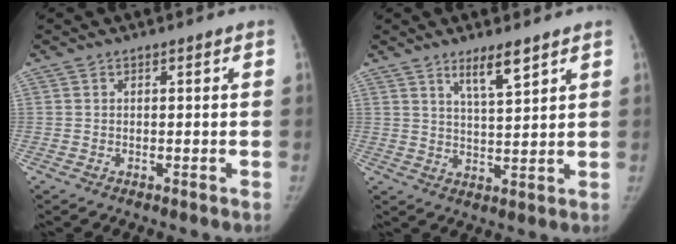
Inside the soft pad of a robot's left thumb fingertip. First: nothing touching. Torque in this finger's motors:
{"motor_torque": [-0.19, -0.09, 0.72, -0.40, 0.10]}